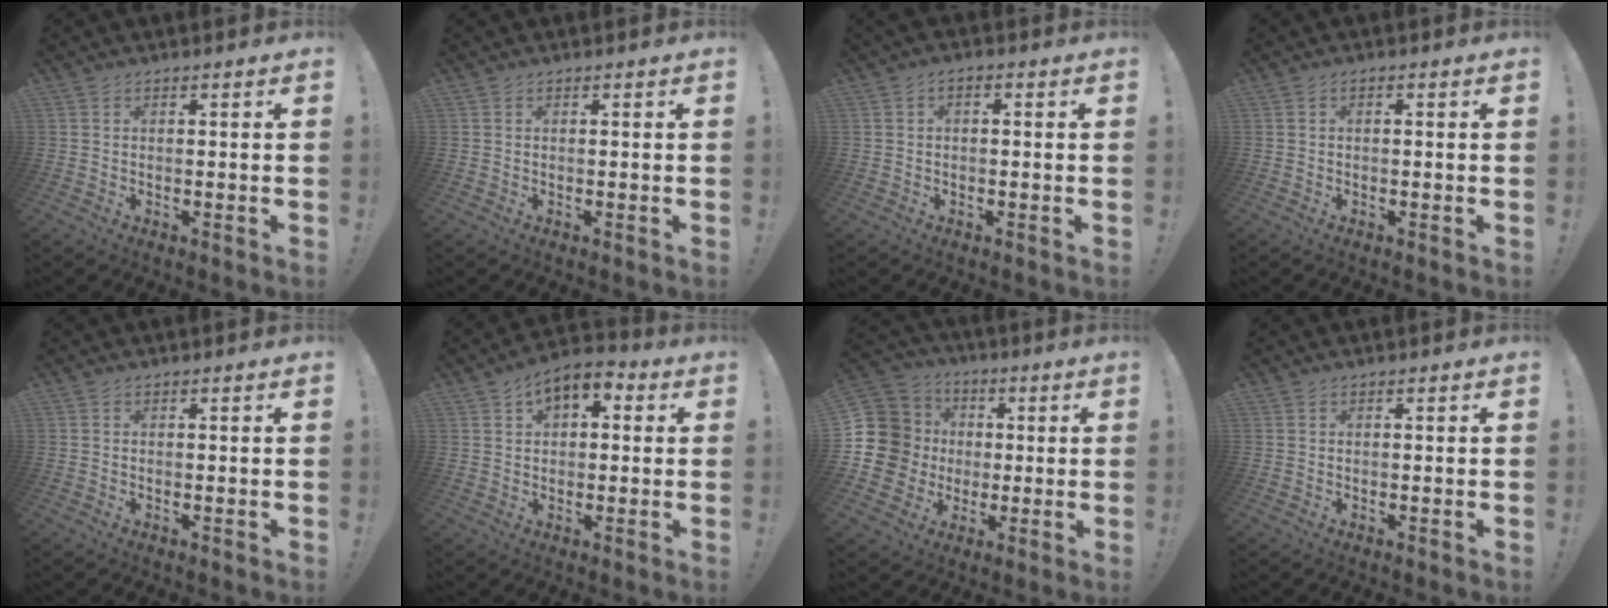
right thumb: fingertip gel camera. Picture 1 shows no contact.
{"total": 0.0}
{"total": 1.9, "force": [-1.1, 0.5, 1.4], "torque": [-0.023, 0.003, -0.020]}
{"total": 0.9, "force": [-0.8, 0.2, 0.5], "torque": [-0.007, 0.001, -0.014]}
{"total": 0.0}
{"total": 6.5, "force": [2.9, 4.1, 4.1], "torque": [-0.051, -0.009, 0.052]}
{"total": 15.0, "force": [0.3, 14.1, 5.3], "torque": [-0.102, 0.004, 0.032]}
{"total": 0.0}